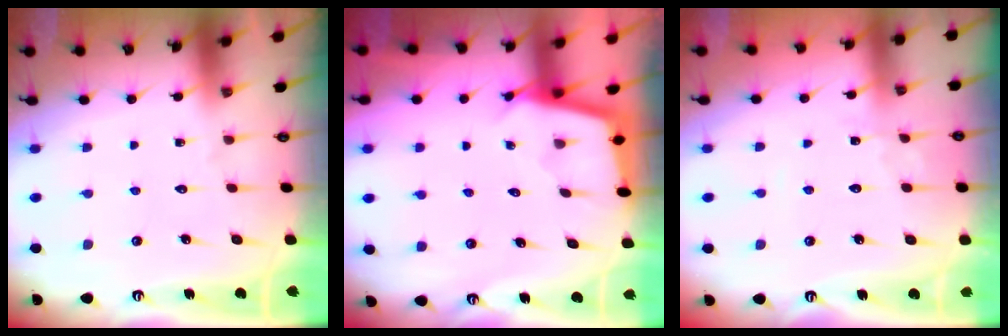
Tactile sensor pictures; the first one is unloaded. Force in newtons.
{"total": 2.4, "press": 2.4, "slide": 0.2}
{"total": 2.2, "press": 2.2, "slide": 0.3}